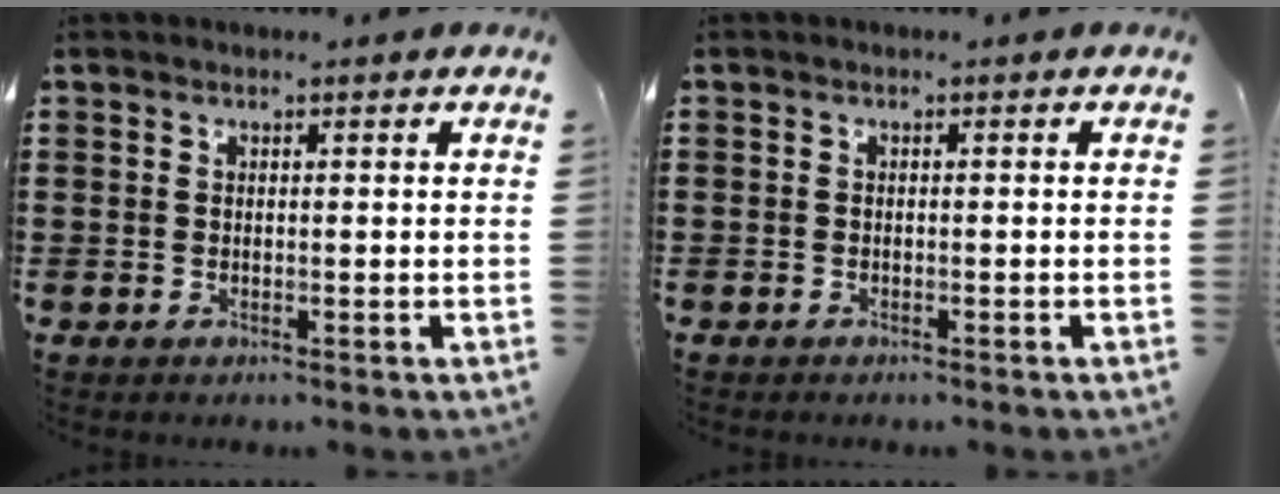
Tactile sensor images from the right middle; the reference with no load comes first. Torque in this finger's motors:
{"motor_torque": [-0.36, 0.23, -0.90, -0.21]}